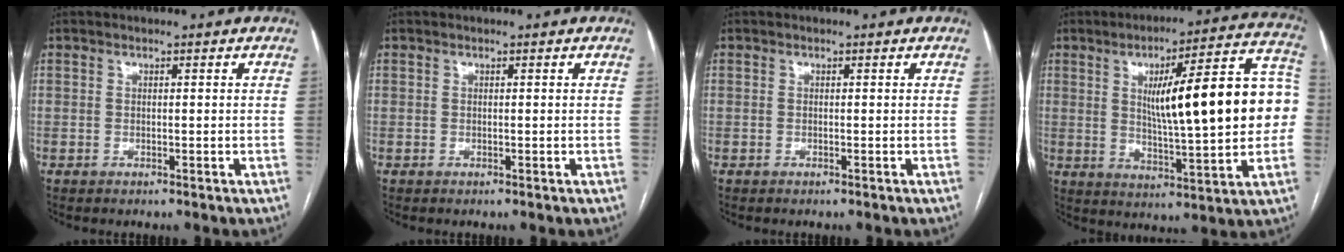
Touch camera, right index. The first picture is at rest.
{"total": 0.0}
{"total": 0.0}
{"total": 21.2, "force": [2.2, 3.4, 20.8], "torque": [-0.272, 0.038, 0.034]}